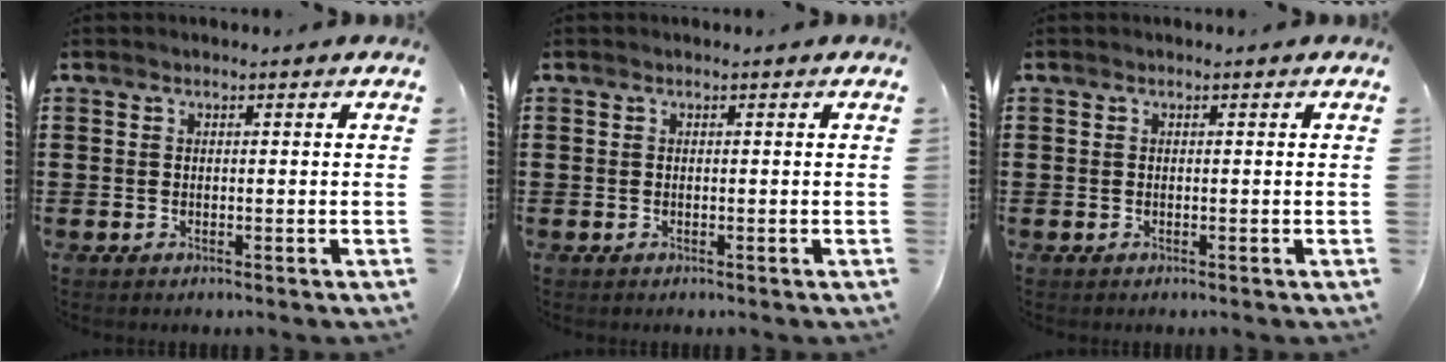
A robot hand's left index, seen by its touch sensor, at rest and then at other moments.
{"total": 0.0}
{"total": 0.0}